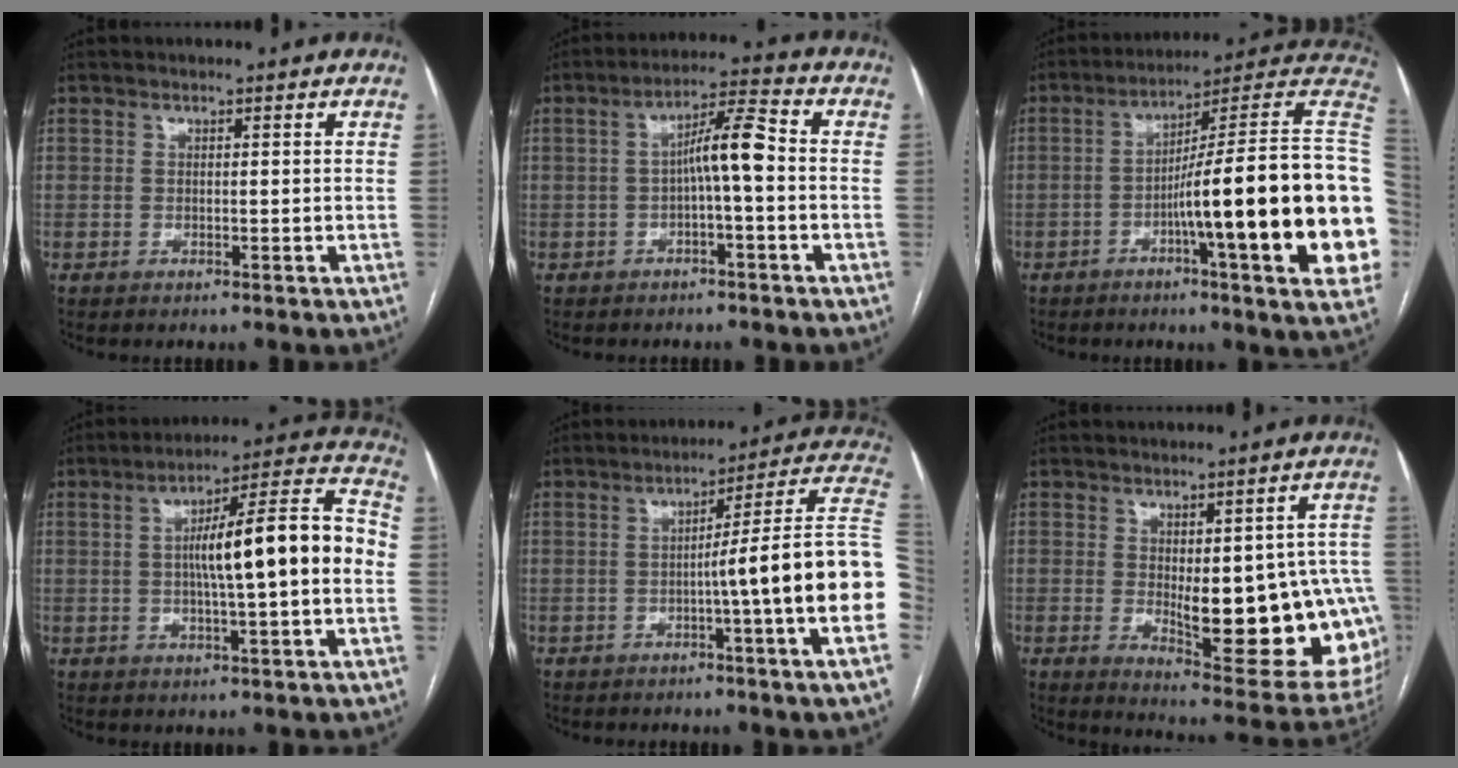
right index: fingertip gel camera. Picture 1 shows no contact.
{"total": 6.5, "force": [-0.7, 0.6, 6.5], "torque": [-0.107, 0.024, -0.011]}
{"total": 25.4, "force": [-3.6, 0.6, 25.1], "torque": [-0.243, 0.016, -0.063]}
{"total": 15.6, "force": [0.0, 1.4, 15.6], "torque": [-0.236, 0.031, -0.004]}
{"total": 16.1, "force": [-2.5, -2.2, 15.8], "torque": [-0.174, 0.023, -0.044]}
{"total": 19.7, "force": [-2.4, 6.7, 18.4], "torque": [-0.154, 0.010, -0.002]}